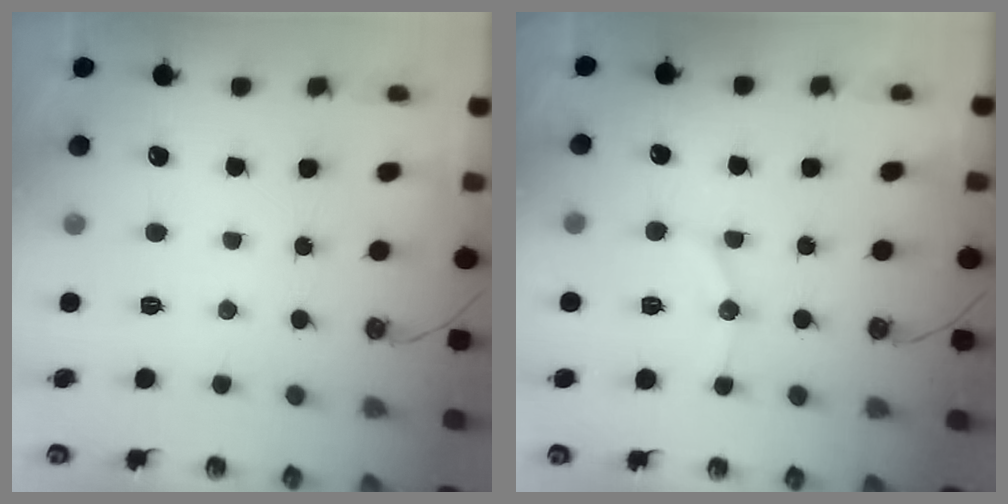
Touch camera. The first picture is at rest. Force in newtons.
{"total": 9.6, "press": 9.2, "slide": 2.8}